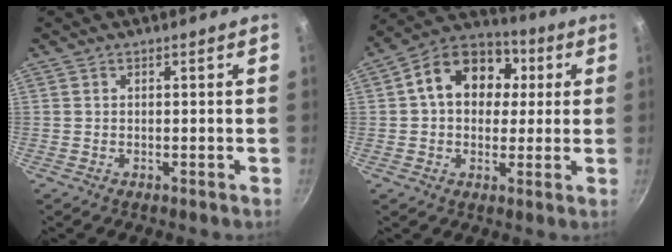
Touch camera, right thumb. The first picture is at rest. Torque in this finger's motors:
{"motor_torque": [0.41, 2.66, 1.55, -0.11, 0.09]}